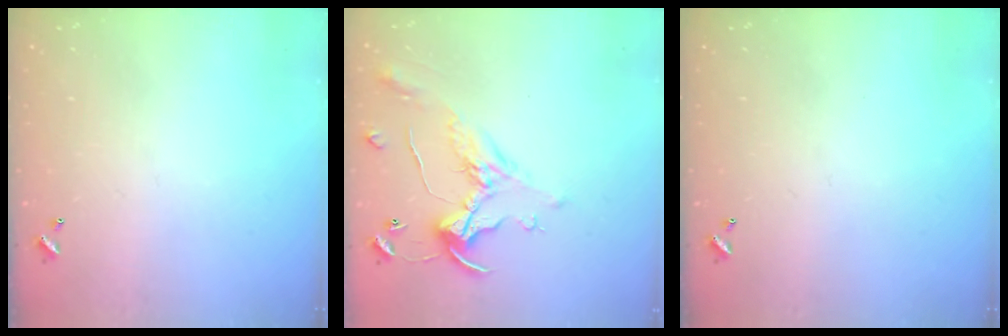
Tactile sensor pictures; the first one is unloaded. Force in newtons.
{"total": 1.1, "press": 0.8, "slide": 0.9}
{"total": 0.0}